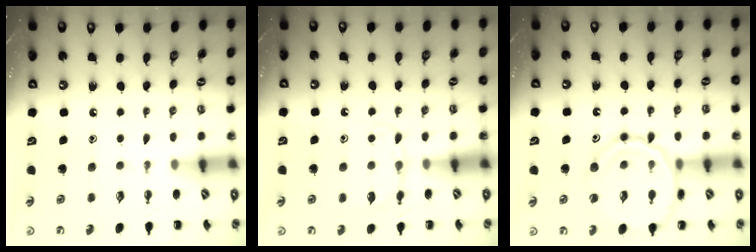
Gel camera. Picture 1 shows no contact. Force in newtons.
{"total": 6.2, "press": 6.1, "slide": 1.5}
{"total": 16.0, "press": 16.0, "slide": 1.3}